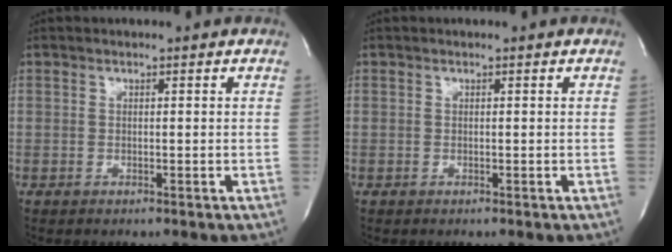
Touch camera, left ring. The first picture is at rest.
{"total": 0.0}